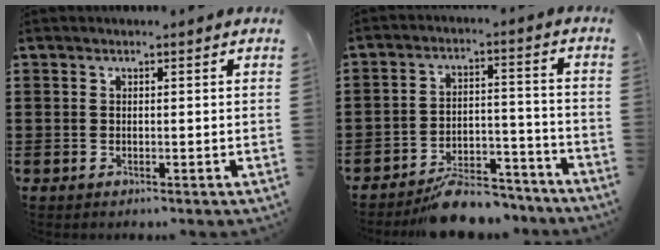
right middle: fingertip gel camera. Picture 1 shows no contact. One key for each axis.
{"total": 7.1, "fx": -6.5, "fy": 1.8, "fz": 2.1, "tx": -0.018, "ty": 0.032, "tz": -0.120}